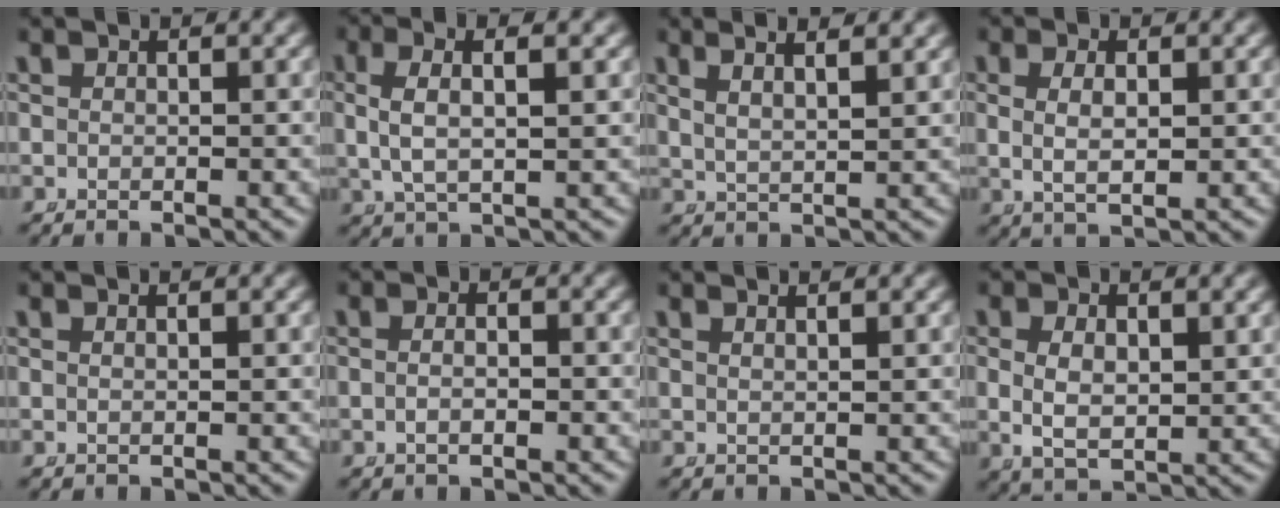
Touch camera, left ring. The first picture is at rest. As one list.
[{"total": 4.4, "force": [1.1, 1.8, 3.8], "torque": [-0.084, 0.001, 0.029]}, {"total": 4.6, "force": [3.0, 1.7, 3.0], "torque": [-0.045, 0.009, 0.050]}, {"total": 3.8, "force": [0.4, 2.0, 3.2], "torque": [-0.059, -0.005, 0.015]}, {"total": 0.6, "force": [0.2, -0.4, 0.3], "torque": [-0.007, -0.005, 0.007]}, {"total": 1.5, "force": [-0.7, 0.3, 1.2], "torque": [-0.023, -0.006, -0.009]}, {"total": 1.2, "force": [1.0, -0.4, 0.7], "torque": [-0.013, -0.005, 0.021]}, {"total": 4.7, "force": [0.3, 3.1, 3.5], "torque": [-0.074, -0.015, 0.019]}]